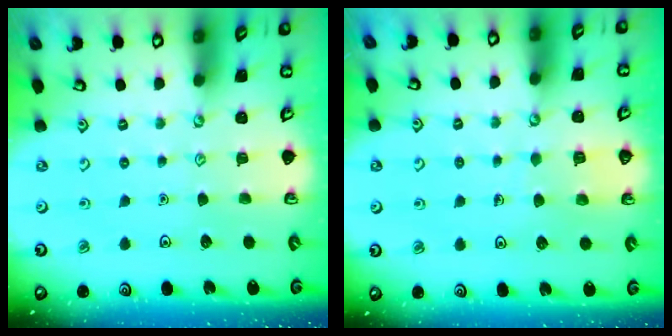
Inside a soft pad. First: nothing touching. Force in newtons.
{"total": 4.2, "press": 4.2, "slide": 0.2}